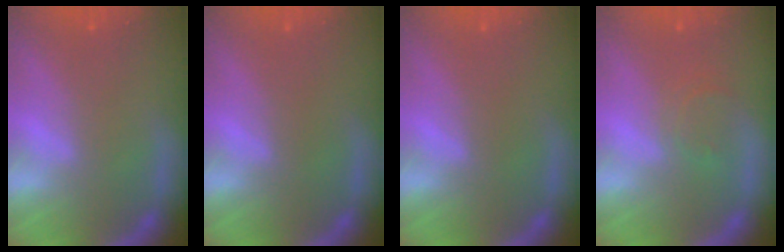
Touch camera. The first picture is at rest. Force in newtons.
{"total": 0.0}
{"total": 0.0}
{"total": 2.4}